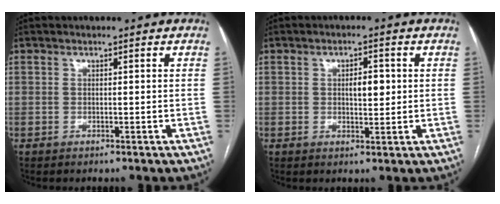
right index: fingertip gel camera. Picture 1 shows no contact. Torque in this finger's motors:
{"motor_torque": [0.79, 0.14, 0.27, 0.02]}